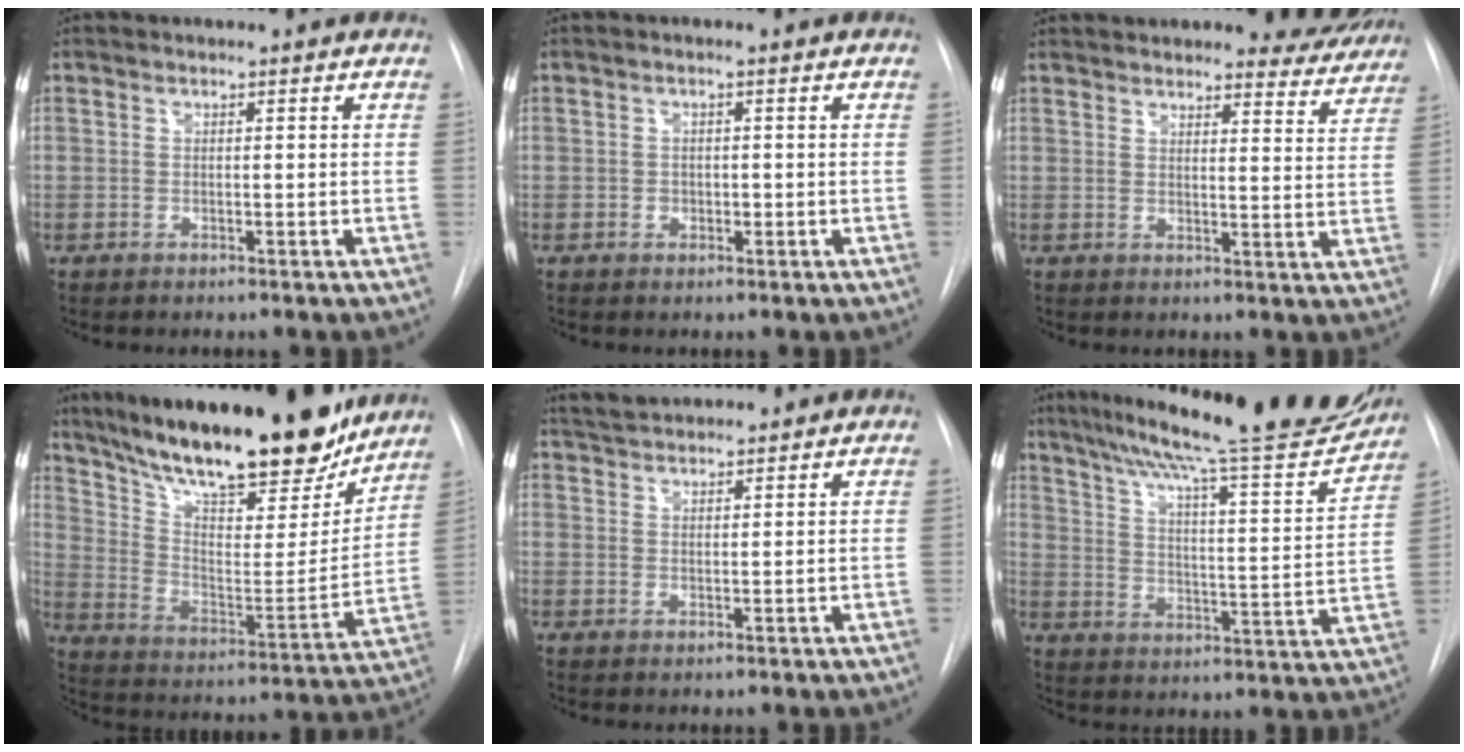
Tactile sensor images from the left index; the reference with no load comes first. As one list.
[{"total": 1.2, "force": [-0.2, 1.0, 0.6], "torque": [-0.007, 0.003, -0.003]}, {"total": 11.5, "force": [10.9, 2.4, 2.9], "torque": [-0.015, -0.015, 0.120]}, {"total": 28.3, "force": [23.2, 6.8, 14.6], "torque": [-0.244, -0.016, 0.344]}, {"total": 6.0, "force": [5.7, 0.9, 1.6], "torque": [-0.033, 0.036, 0.099]}, {"total": 25.5, "force": [22.2, 1.9, 12.4], "torque": [-0.201, -0.036, 0.302]}]